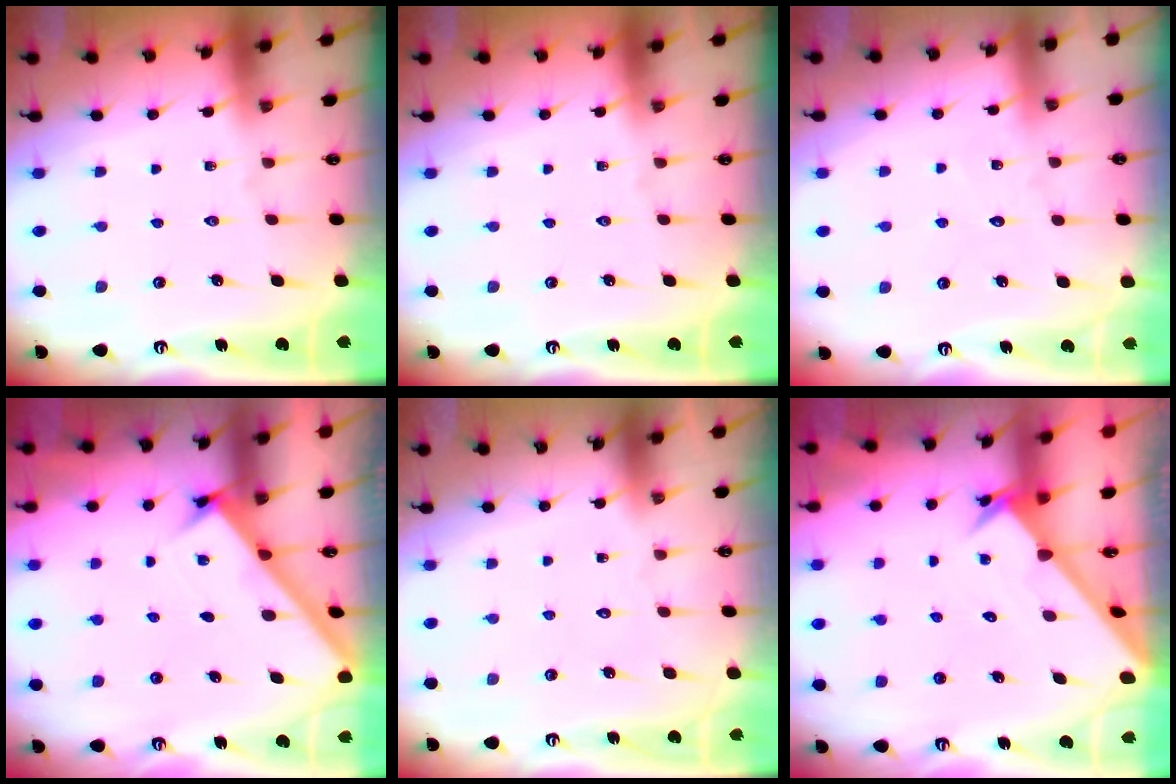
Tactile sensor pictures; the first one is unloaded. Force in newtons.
{"total": 0.0}
{"total": 2.6, "press": 2.6, "slide": 0.2}
{"total": 2.7, "press": 2.6, "slide": 0.3}
{"total": 1.6, "press": 1.6, "slide": 0.0}
{"total": 2.4, "press": 2.4, "slide": 0.2}